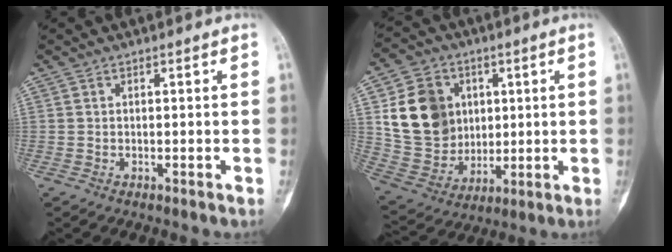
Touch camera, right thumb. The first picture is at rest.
{"total": 16.4, "force": [3.8, 13.7, 8.2], "torque": [-0.120, -0.006, 0.086]}